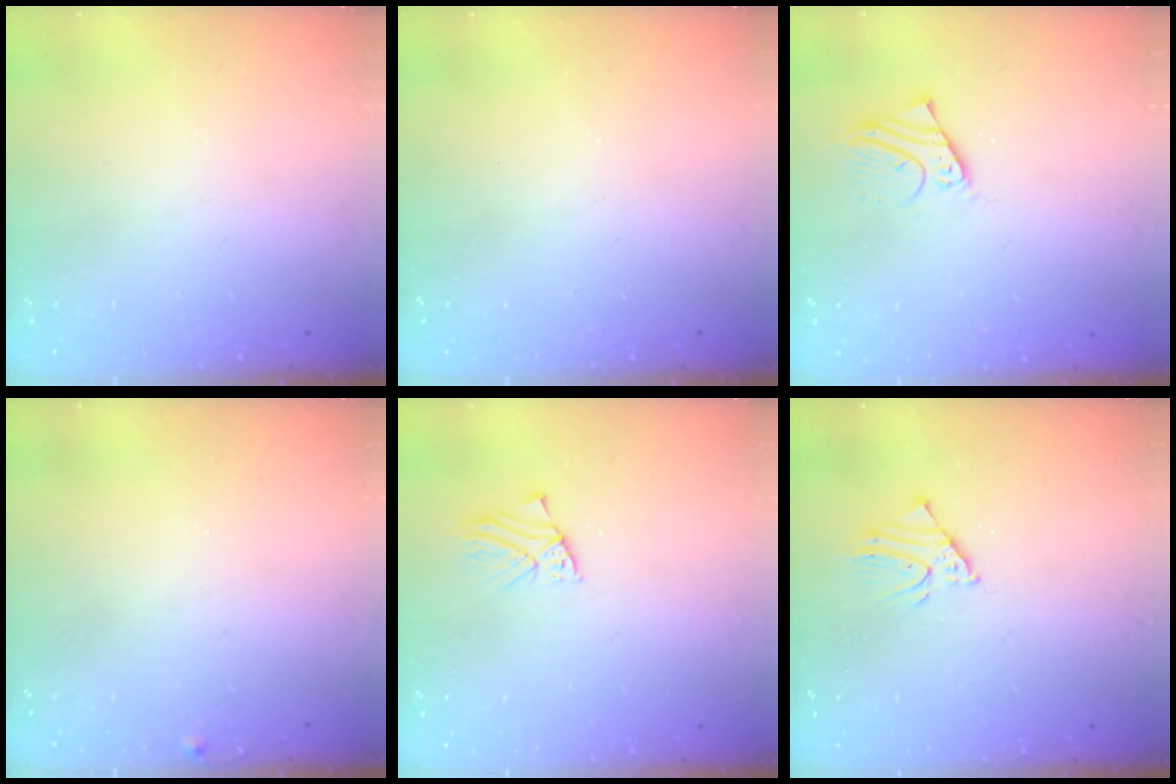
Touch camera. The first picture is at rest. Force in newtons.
{"total": 0.0}
{"total": 2.4, "press": 2.4, "slide": 0.1}
{"total": 3.2, "press": 3.2, "slide": 0.4}
{"total": 1.8, "press": 1.8, "slide": 0.1}
{"total": 1.7, "press": 1.7, "slide": 0.0}